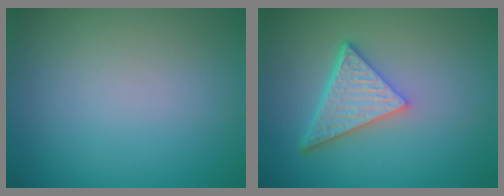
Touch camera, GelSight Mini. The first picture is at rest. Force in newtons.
{"total": 5.4, "press": 4.1, "slide": 3.6}